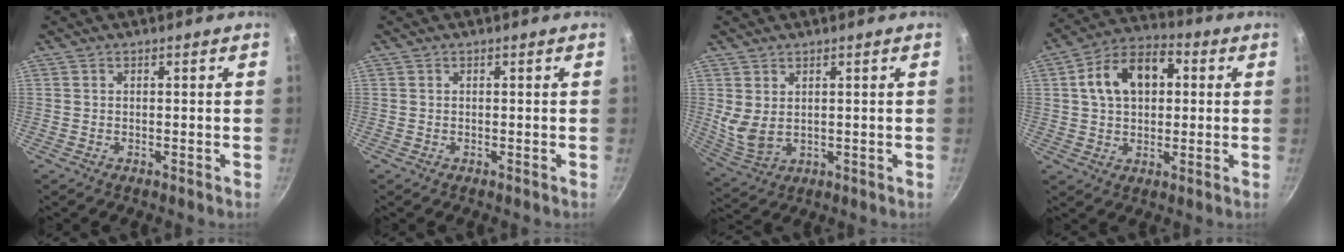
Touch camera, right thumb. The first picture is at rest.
{"total": 0.0}
{"total": 5.4, "force": [1.8, 3.3, 3.9], "torque": [-0.072, -0.019, 0.049]}
{"total": 13.3, "force": [2.7, 8.9, 9.5], "torque": [-0.132, 0.024, 0.031]}